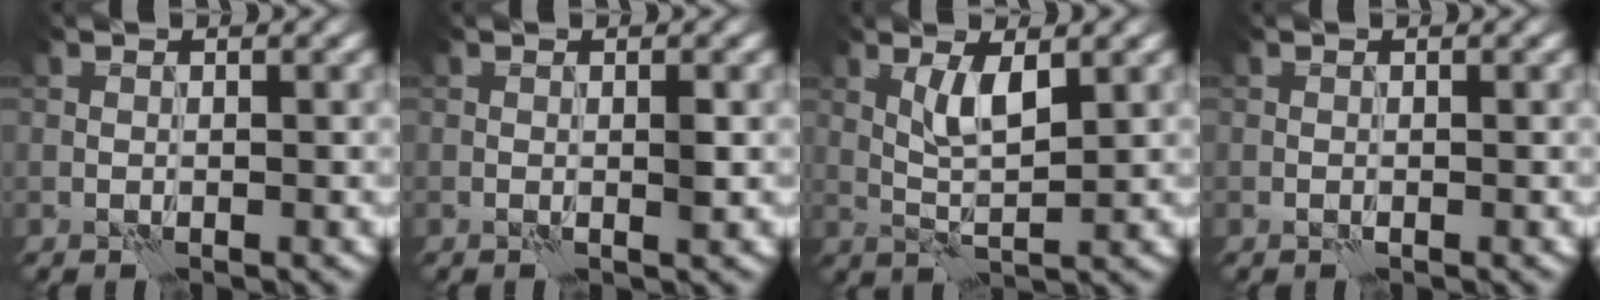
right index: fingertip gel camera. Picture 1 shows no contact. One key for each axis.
{"total": 0.7, "fx": 0.1, "fy": 0.1, "fz": 0.7, "tx": -0.013, "ty": 0.000, "tz": 0.000}
{"total": 3.1, "fx": 1.4, "fy": 0.9, "fz": 2.6, "tx": -0.056, "ty": -0.002, "tz": 0.026}
{"total": 0.0}